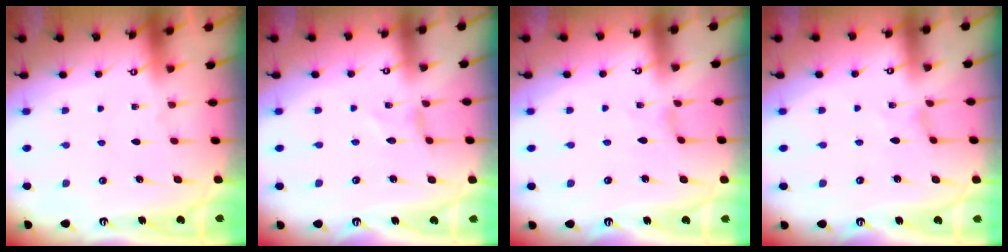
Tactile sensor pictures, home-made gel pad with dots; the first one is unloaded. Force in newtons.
{"total": 0.0}
{"total": 0.6, "press": 0.6, "slide": 0.2}
{"total": 0.0}